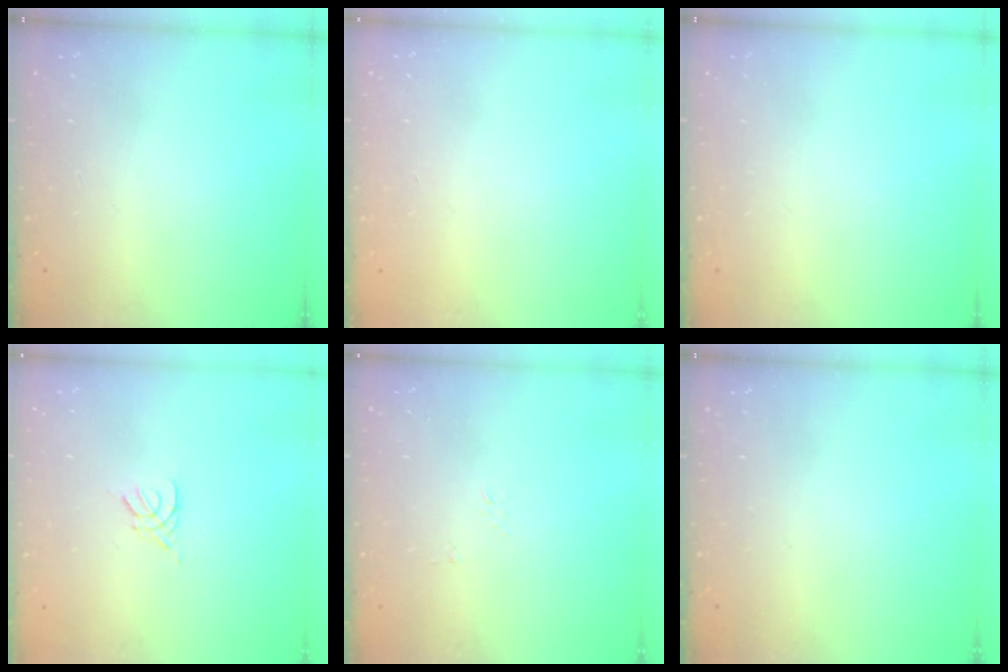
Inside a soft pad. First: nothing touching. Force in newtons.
{"total": 1.0, "press": 0.9, "slide": 0.2}
{"total": 0.0}
{"total": 2.7, "press": 2.7, "slide": 0.5}
{"total": 2.7, "press": 2.7, "slide": 0.3}
{"total": 0.0}